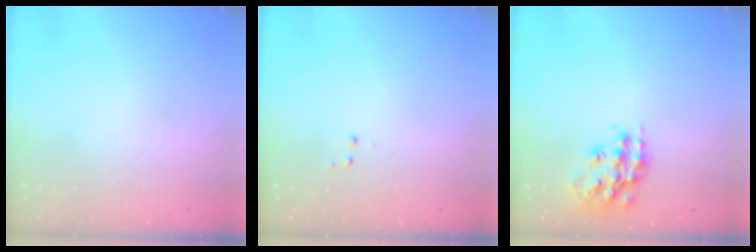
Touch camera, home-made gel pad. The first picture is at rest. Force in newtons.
{"total": 2.9, "press": 2.8, "slide": 0.4}
{"total": 16.3, "press": 16.3, "slide": 0.8}